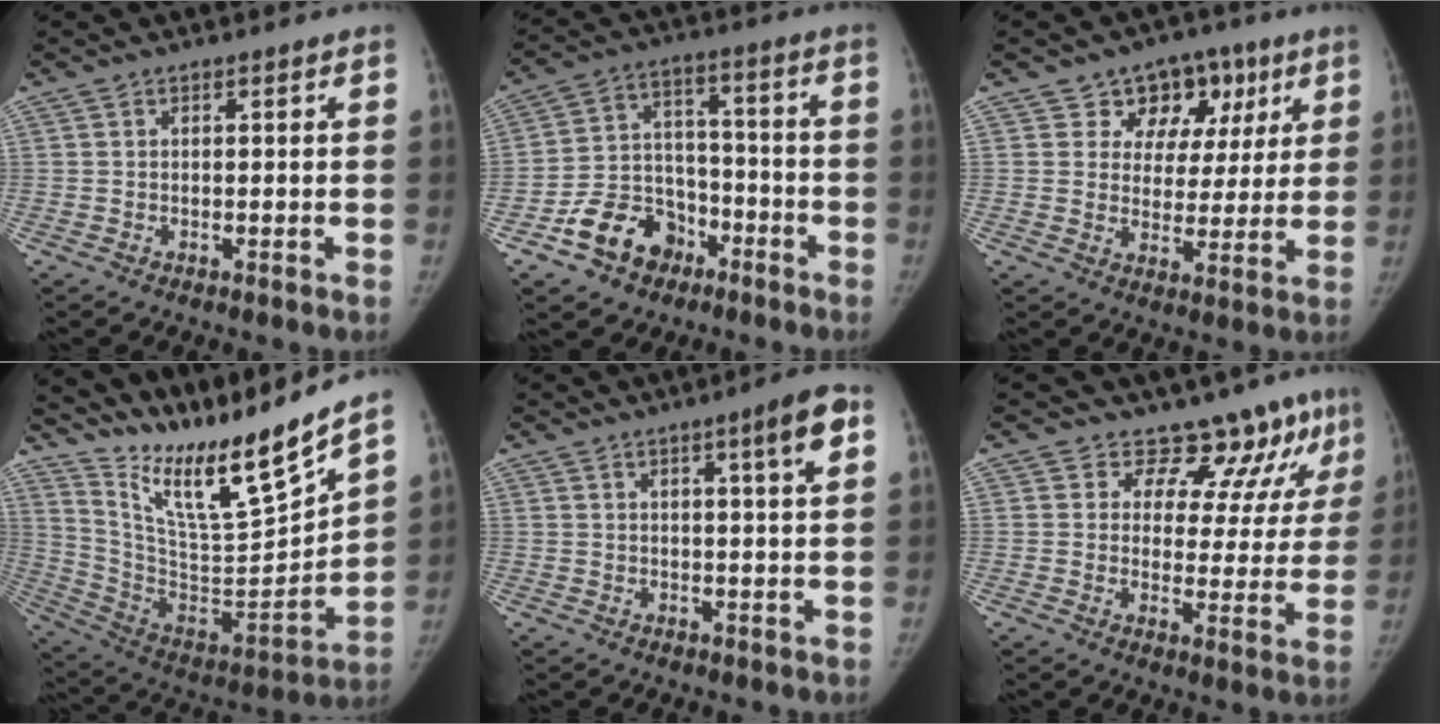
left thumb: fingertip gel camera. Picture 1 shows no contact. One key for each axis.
{"total": 12.8, "fx": -7.1, "fy": 9.4, "fz": 5.0, "tx": -0.048, "ty": 0.066, "tz": -0.118}
{"total": 10.9, "fx": 5.5, "fy": 8.6, "fz": 3.8, "tx": 0.002, "ty": -0.009, "tz": 0.079}
{"total": 22.2, "fx": 18.1, "fy": 1.8, "fz": 12.8, "tx": -0.180, "ty": -0.114, "tz": 0.329}
{"total": 5.6, "fx": 2.3, "fy": 0.2, "fz": 5.1, "tx": -0.071, "ty": -0.005, "tz": 0.032}
{"total": 11.0, "fx": 8.9, "fy": 5.7, "fz": 3.0, "tx": 0.011, "ty": -0.053, "tz": 0.097}